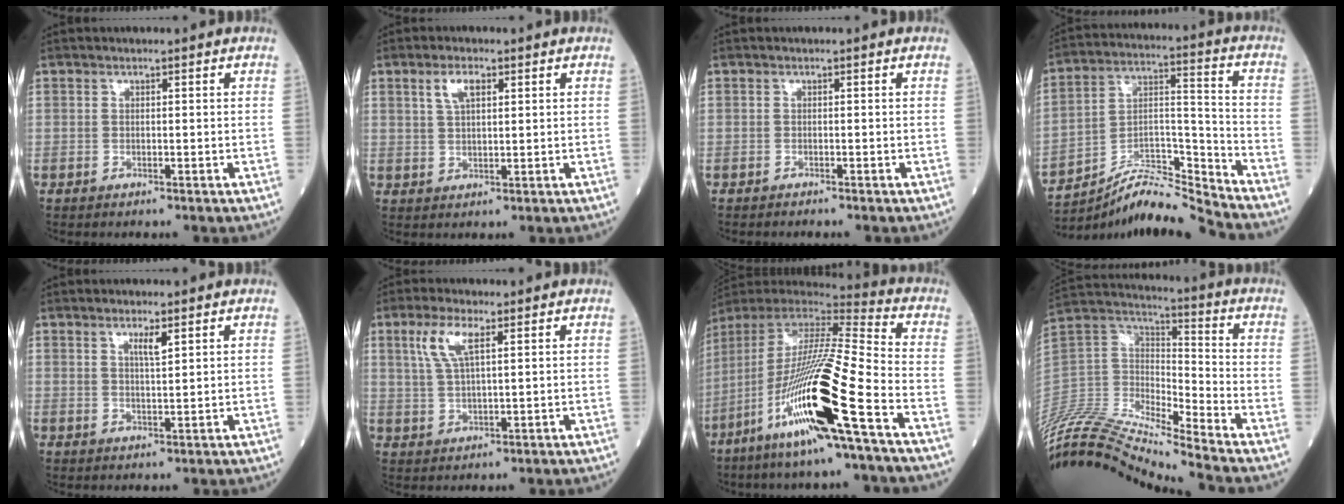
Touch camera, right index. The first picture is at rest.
{"total": 3.6, "force": [1.7, 1.2, 3.0], "torque": [-0.063, 0.007, 0.035]}
{"total": 1.2, "force": [-1.1, -0.1, 0.4], "torque": [-0.005, 0.002, -0.015]}
{"total": 11.8, "force": [-11.5, -1.0, 2.6], "torque": [-0.046, 0.048, -0.207]}
{"total": 2.4, "force": [1.3, 0.0, 1.9], "torque": [-0.038, -0.003, 0.024]}
{"total": 5.5, "force": [2.5, 1.1, 4.7], "torque": [-0.107, 0.009, 0.053]}
{"total": 21.1, "force": [-9.2, -0.2, 19.0], "torque": [-0.392, -0.049, -0.181]}
{"total": 18.2, "force": [-17.4, 0.0, 5.3], "torque": [-0.100, 0.039, -0.323]}